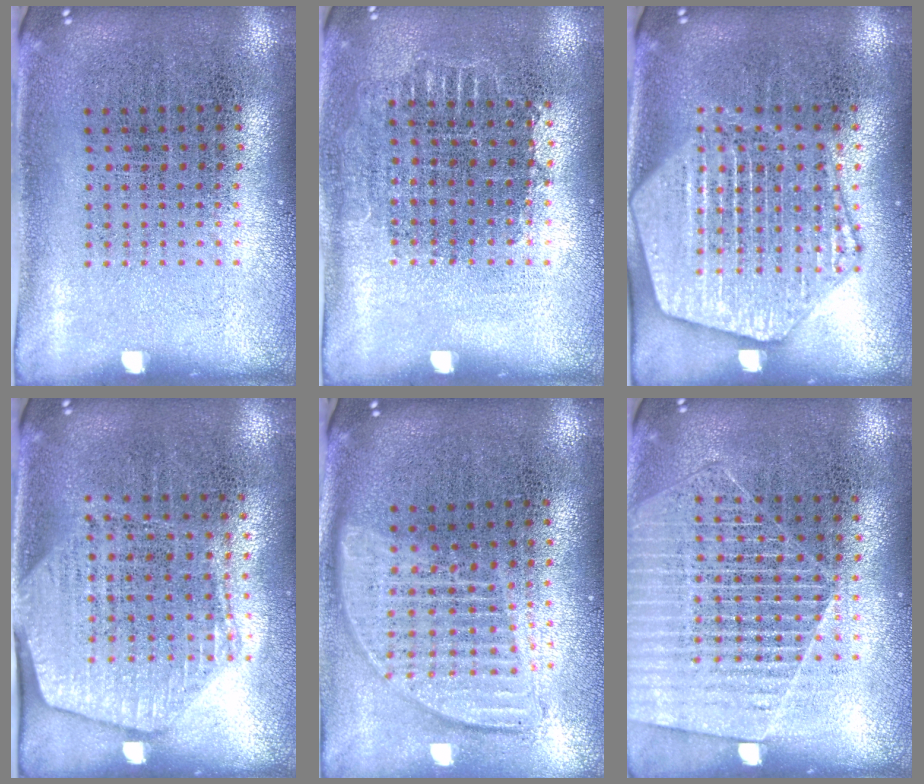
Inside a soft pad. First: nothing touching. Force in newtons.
{"total": 0.7, "press": 0.7, "slide": 0.1}
{"total": 3.9, "press": 3.8, "slide": 0.4}
{"total": 1.7, "press": 1.5, "slide": 0.8}
{"total": 1.8, "press": 1.6, "slide": 0.9}
{"total": 1.6, "press": 1.4, "slide": 0.7}